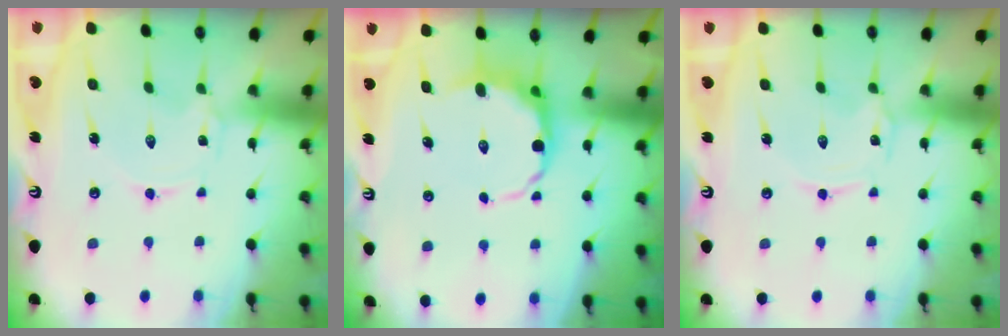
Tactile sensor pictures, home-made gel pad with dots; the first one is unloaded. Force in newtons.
{"total": 10.3, "press": 9.6, "slide": 3.5}
{"total": 0.0}